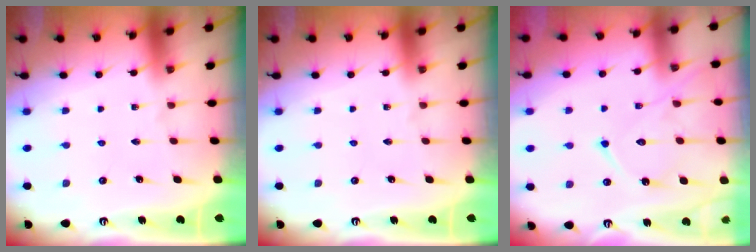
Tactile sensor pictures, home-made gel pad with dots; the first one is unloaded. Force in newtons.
{"total": 0.0}
{"total": 13.3, "press": 13.2, "slide": 0.7}